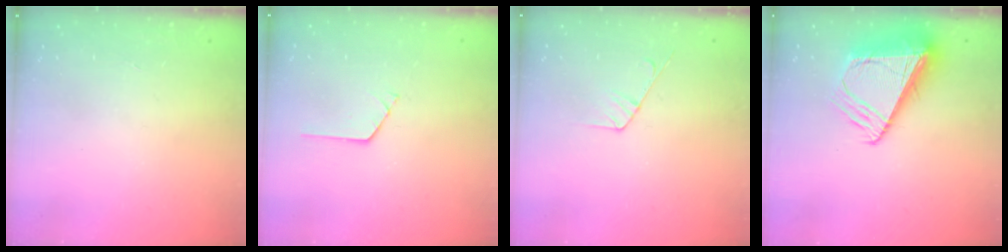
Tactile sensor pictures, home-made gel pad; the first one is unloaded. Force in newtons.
{"total": 0.7, "press": 0.7, "slide": 0.1}
{"total": 5.9, "press": 5.9, "slide": 0.7}
{"total": 11.0, "press": 10.9, "slide": 1.4}